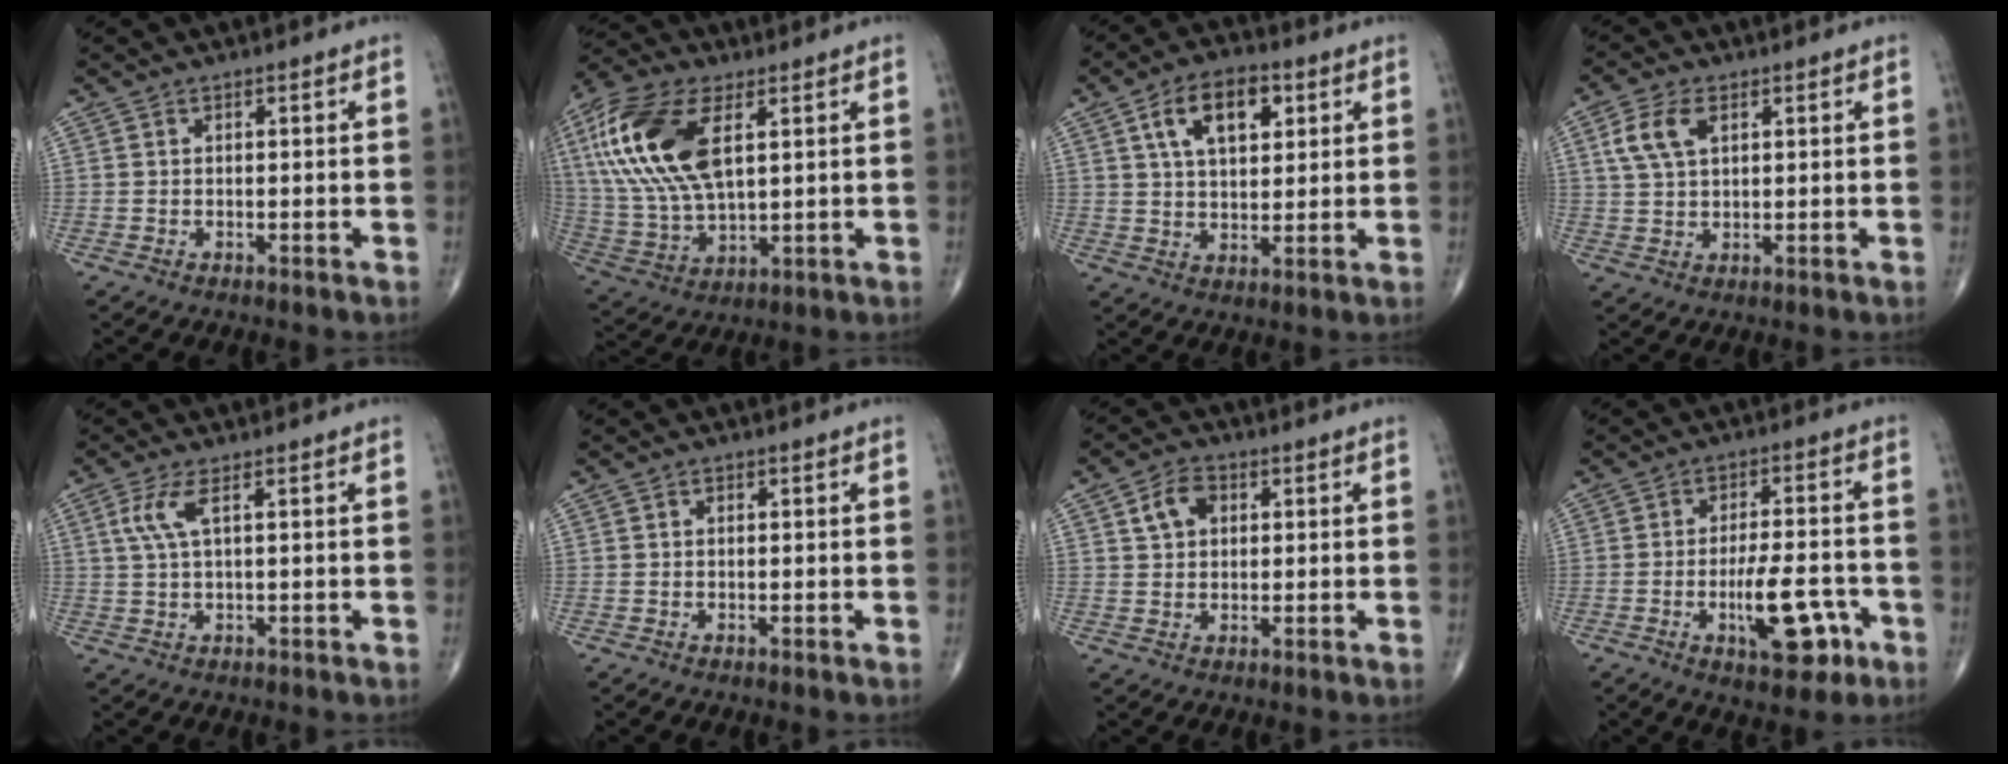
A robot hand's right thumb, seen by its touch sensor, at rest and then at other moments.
{"total": 20.6, "force": [6.3, 10.1, 16.8], "torque": [-0.358, -0.007, 0.117]}
{"total": 11.4, "force": [4.4, 6.3, 8.3], "torque": [-0.119, -0.005, 0.073]}
{"total": 6.7, "force": [2.4, 3.8, 4.9], "torque": [-0.104, 0.003, 0.049]}
{"total": 4.1, "force": [1.4, 0.9, 3.8], "torque": [-0.103, 0.007, 0.033]}
{"total": 0.6, "force": [0.2, 0.4, 0.4], "torque": [-0.008, 0.002, 0.003]}
{"total": 5.5, "force": [1.7, 4.0, 3.4], "torque": [-0.048, 0.005, 0.026]}
{"total": 11.2, "force": [-4.2, 4.4, 9.3], "torque": [-0.131, 0.019, -0.060]}